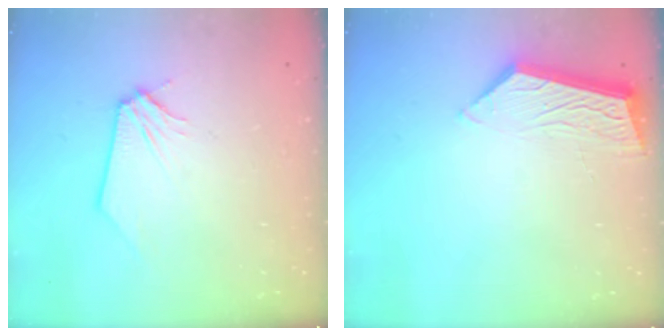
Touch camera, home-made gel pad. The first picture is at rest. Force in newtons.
{"total": 8.0, "press": 8.0, "slide": 0.7}